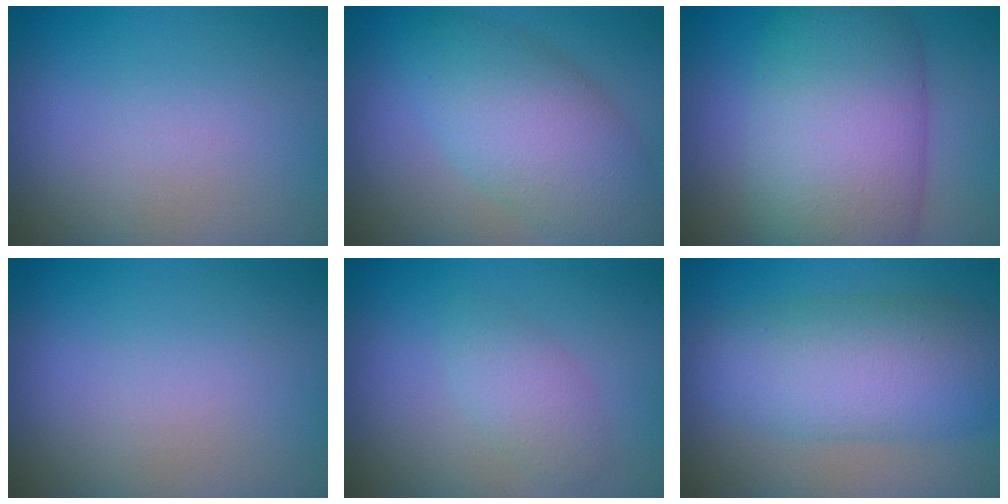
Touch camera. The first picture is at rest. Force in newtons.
{"total": 6.8, "press": 6.8, "slide": 0.1}
{"total": 11.8, "press": 11.8, "slide": 0.4}
{"total": 0.0}
{"total": 2.1, "press": 2.1, "slide": 0.1}
{"total": 7.4, "press": 7.4, "slide": 0.1}